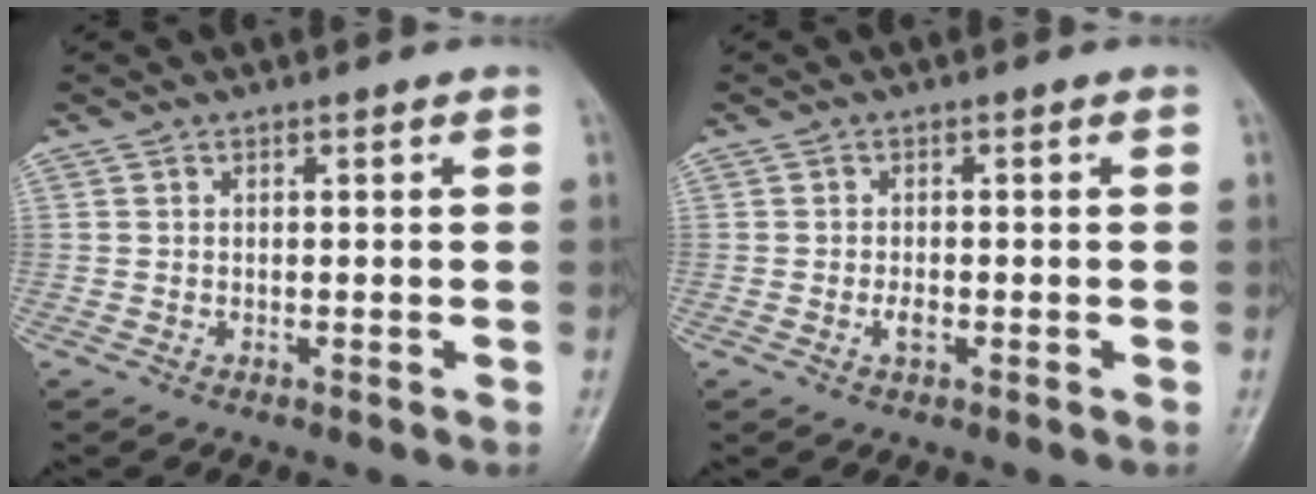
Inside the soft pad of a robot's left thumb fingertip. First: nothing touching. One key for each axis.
{"total": 2.1, "fx": -0.6, "fy": 1.0, "fz": 1.7, "tx": -0.028, "ty": 0.002, "tz": -0.011}